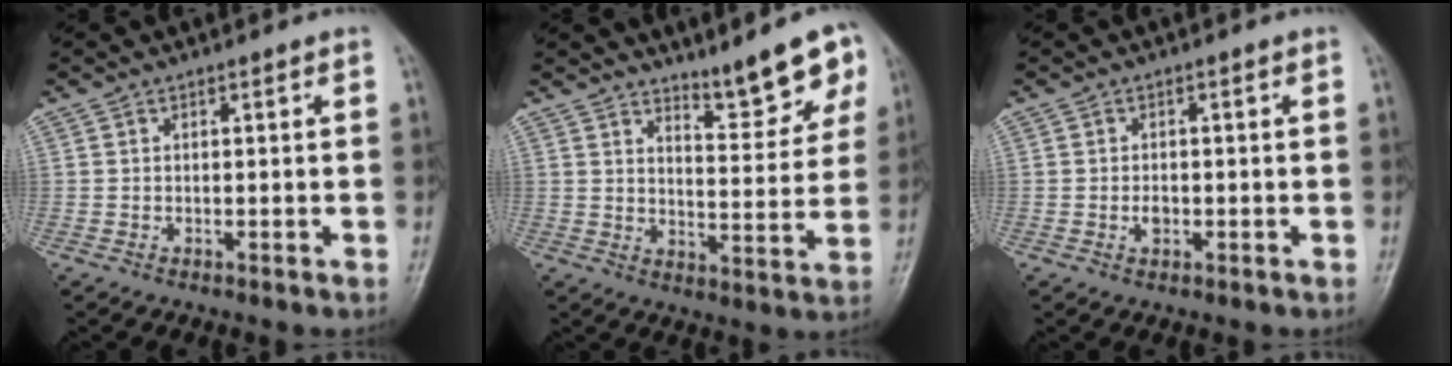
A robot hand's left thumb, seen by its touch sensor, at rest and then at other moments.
{"total": 9.6, "force": [7.2, 2.2, 6.0], "torque": [-0.055, -0.052, 0.110]}
{"total": 1.6, "force": [-0.3, 1.1, 1.2], "torque": [-0.015, 0.001, -0.003]}